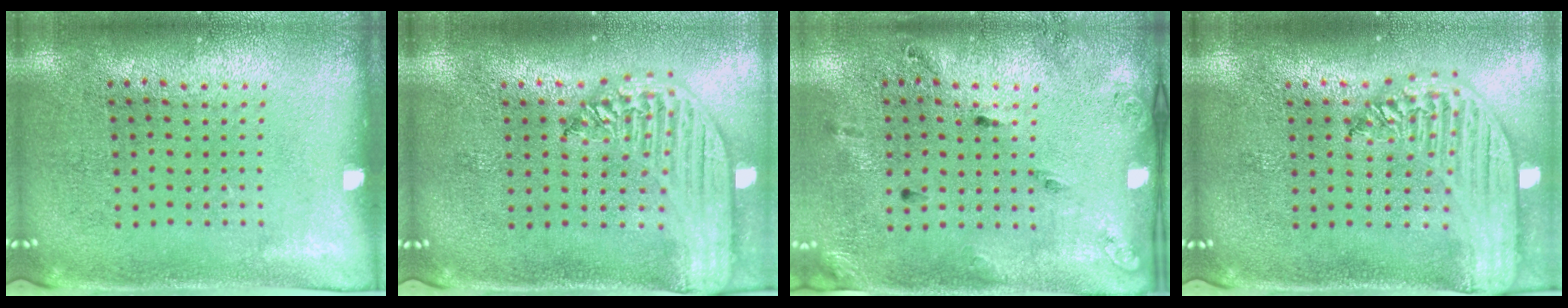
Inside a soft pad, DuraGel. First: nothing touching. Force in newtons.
{"total": 2.6, "press": 2.1, "slide": 1.4}
{"total": 1.8, "press": 1.0, "slide": 1.5}
{"total": 2.8, "press": 2.2, "slide": 1.6}